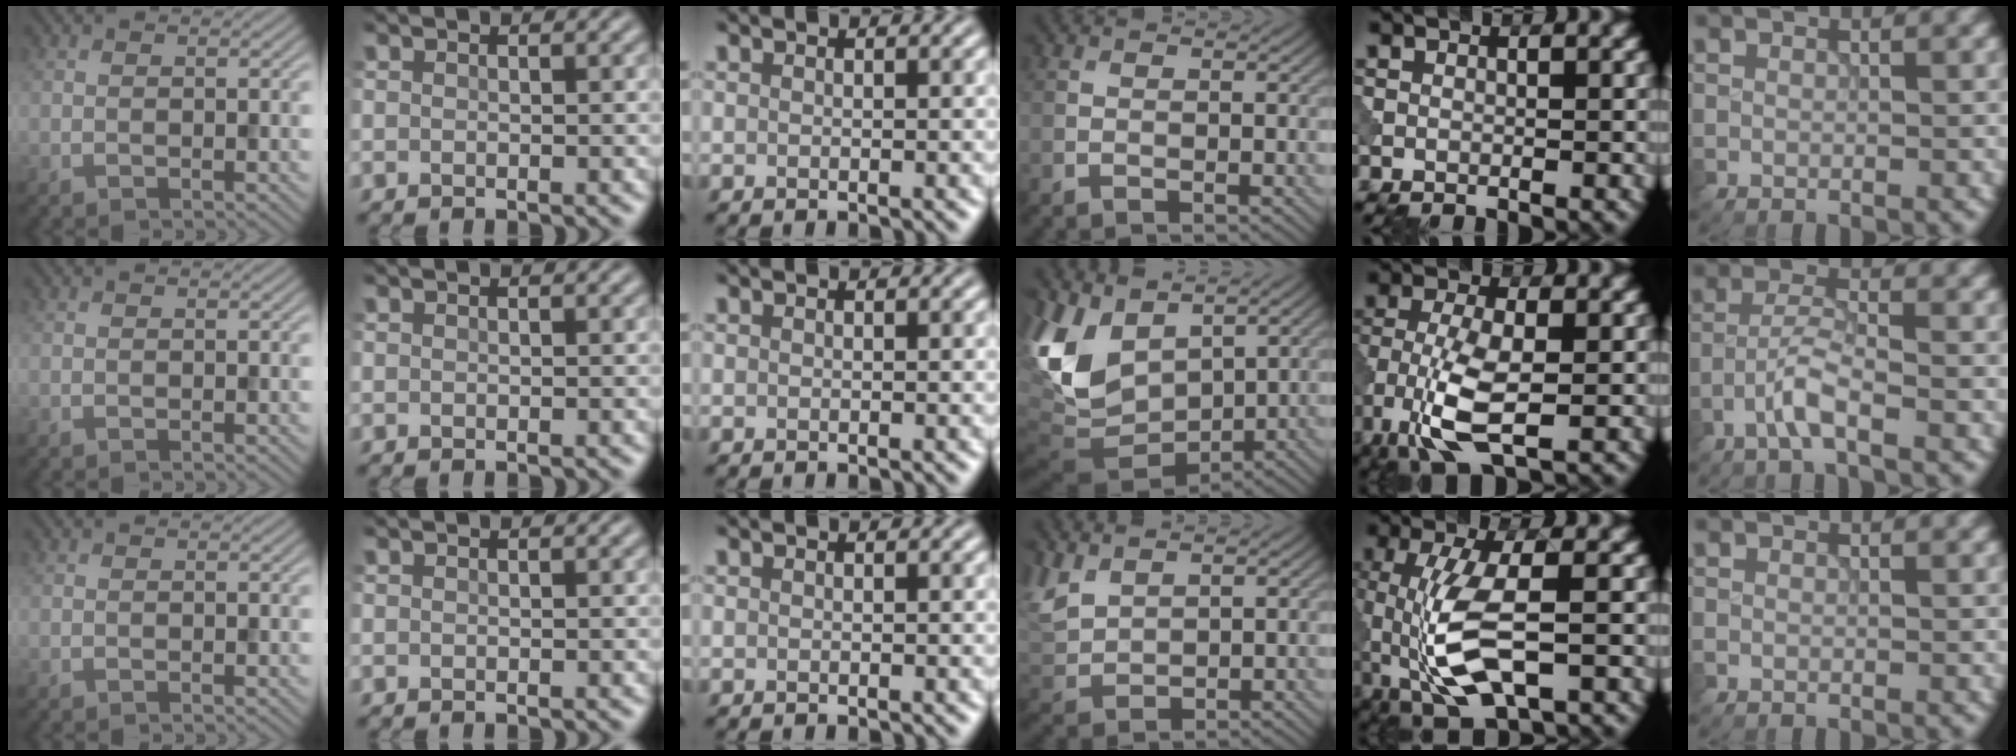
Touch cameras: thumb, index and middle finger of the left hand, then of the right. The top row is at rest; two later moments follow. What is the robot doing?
{"motion": "wipe", "object": "makeup brush"}